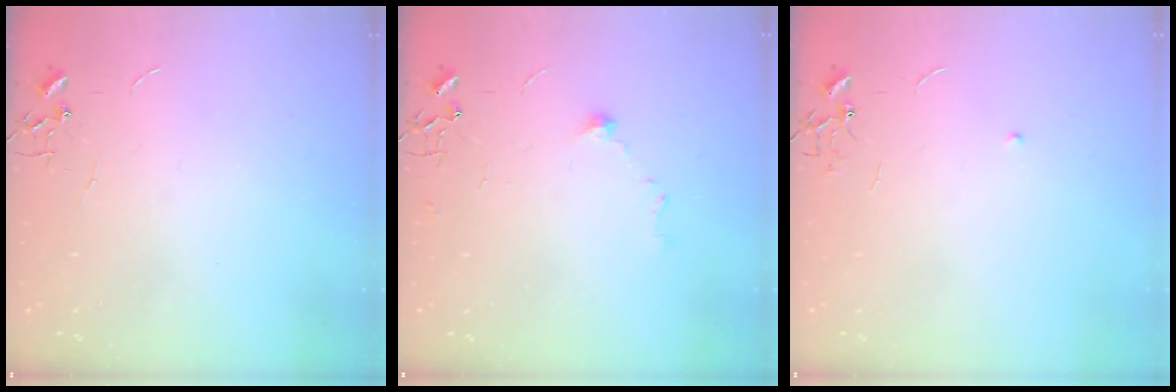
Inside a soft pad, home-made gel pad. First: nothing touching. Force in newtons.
{"total": 7.8, "press": 7.6, "slide": 1.5}
{"total": 5.2, "press": 5.2, "slide": 0.6}